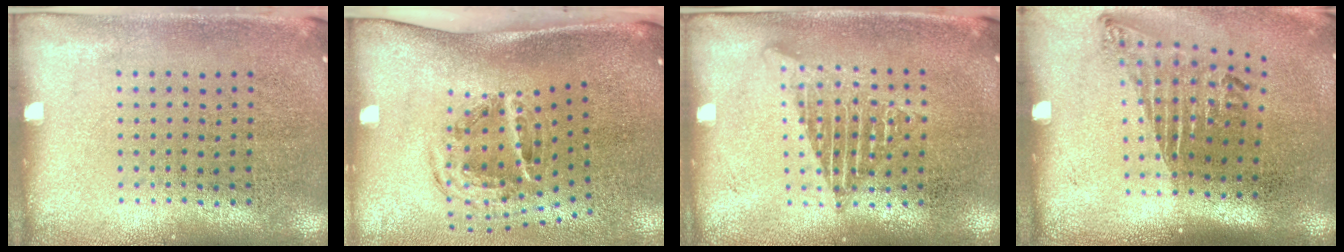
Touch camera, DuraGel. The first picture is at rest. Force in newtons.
{"total": 2.0, "press": 1.2, "slide": 1.5}
{"total": 1.2, "press": 1.2, "slide": 0.1}
{"total": 1.7, "press": 1.1, "slide": 1.3}